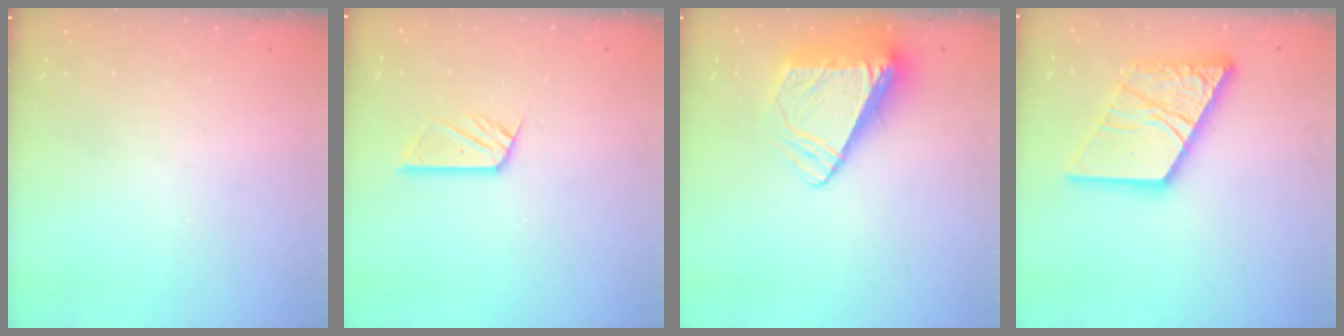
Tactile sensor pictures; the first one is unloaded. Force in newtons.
{"total": 9.6, "press": 9.5, "slide": 0.8}
{"total": 10.7, "press": 10.6, "slide": 1.4}
{"total": 18.0, "press": 17.9, "slide": 2.1}